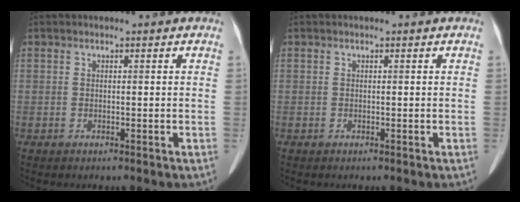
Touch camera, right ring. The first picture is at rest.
{"total": 0.0}